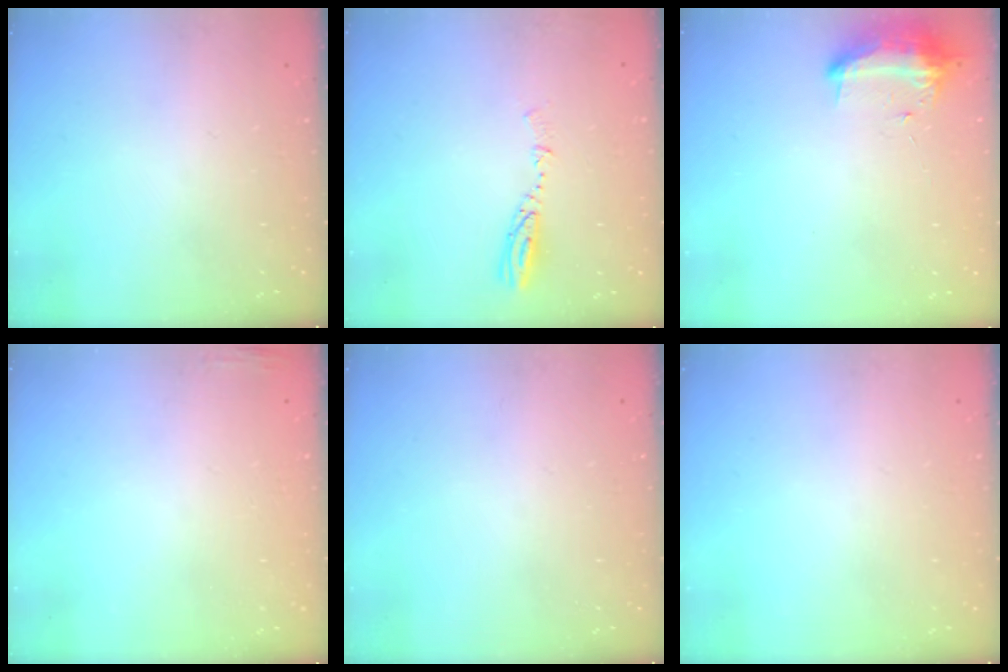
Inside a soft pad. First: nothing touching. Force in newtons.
{"total": 4.0, "press": 3.9, "slide": 0.2}
{"total": 9.9, "press": 9.8, "slide": 1.0}
{"total": 3.1, "press": 3.0, "slide": 0.8}
{"total": 0.0}
{"total": 0.0}